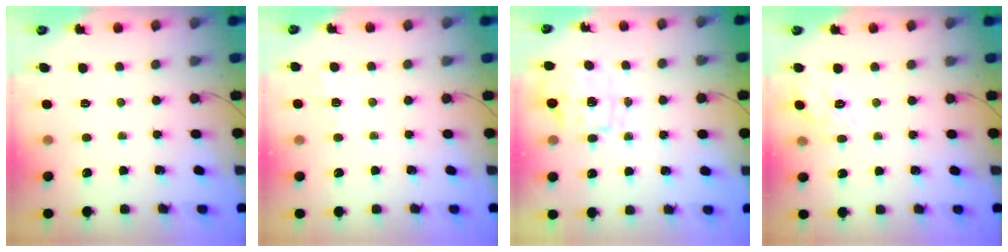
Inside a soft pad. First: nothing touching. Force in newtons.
{"total": 2.0, "press": 1.0, "slide": 1.7}
{"total": 1.1, "press": 1.0, "slide": 0.5}
{"total": 10.5, "press": 10.5, "slide": 1.2}